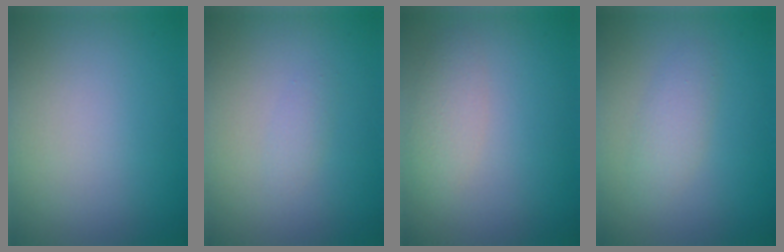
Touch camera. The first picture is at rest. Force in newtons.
{"total": 0.8, "press": 0.8, "slide": 0.0}
{"total": 1.9, "press": 1.9, "slide": 0.0}
{"total": 1.9, "press": 1.9, "slide": 0.1}